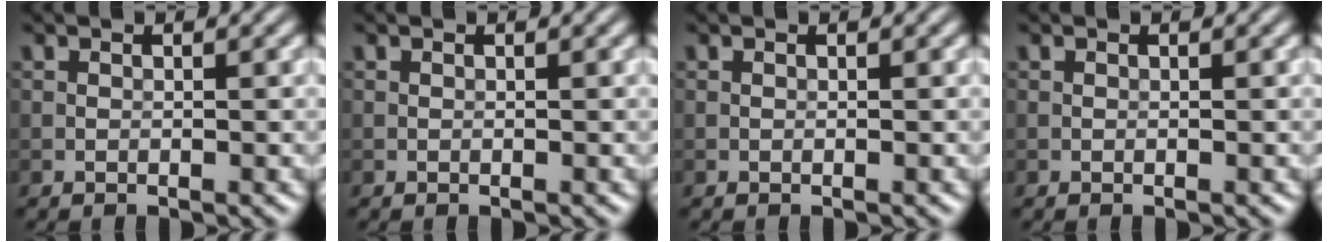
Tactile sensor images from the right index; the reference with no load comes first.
{"total": 0.0}
{"total": 0.0}
{"total": 0.0}